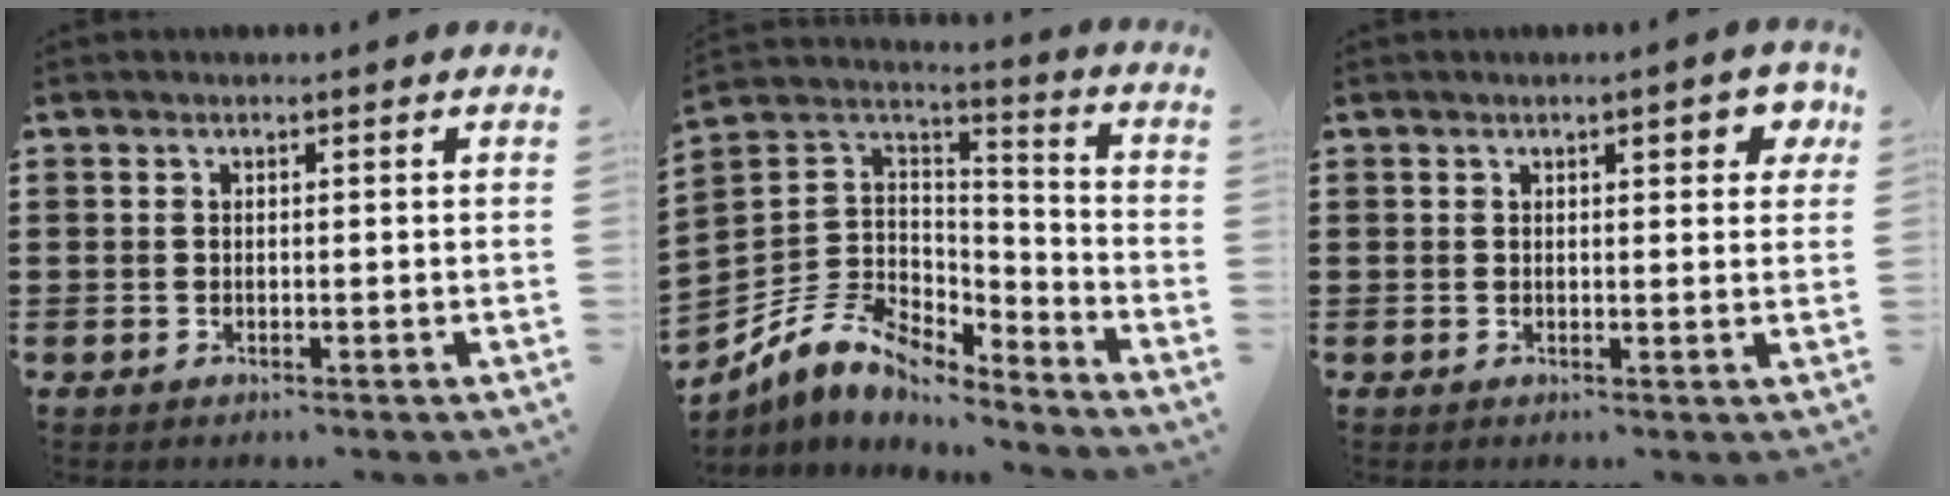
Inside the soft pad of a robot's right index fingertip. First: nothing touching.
{"total": 8.4, "force": [-5.9, 5.3, 2.8], "torque": [-0.093, 0.000, -0.119]}
{"total": 3.1, "force": [1.4, 1.0, 2.6], "torque": [-0.030, -0.002, 0.015]}